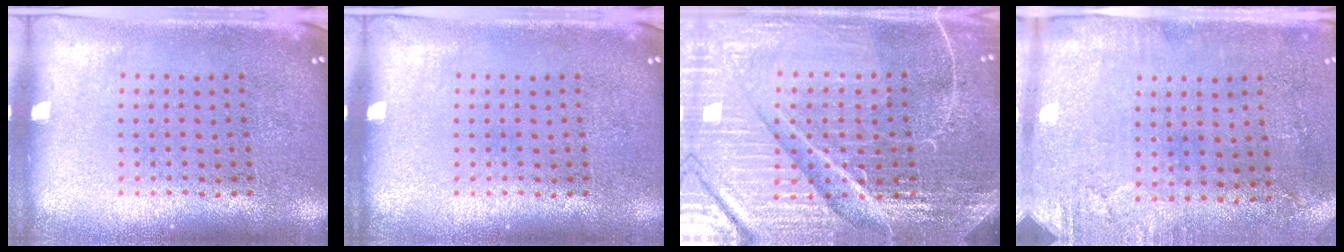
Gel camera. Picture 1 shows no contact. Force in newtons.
{"total": 0.0}
{"total": 6.4, "press": 5.7, "slide": 3.0}
{"total": 2.9, "press": 2.4, "slide": 1.7}